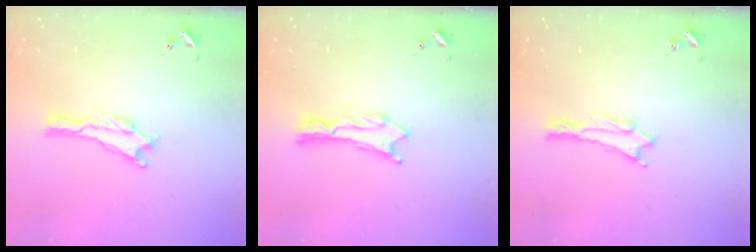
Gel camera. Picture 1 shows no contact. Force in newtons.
{"total": 1.1, "press": 1.1, "slide": 0.2}
{"total": 1.0, "press": 1.0, "slide": 0.2}